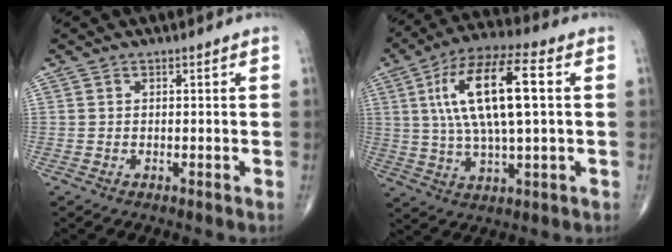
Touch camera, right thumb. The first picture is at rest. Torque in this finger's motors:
{"motor_torque": [0.57, 3.75, 1.92, 0.82, 0.66]}